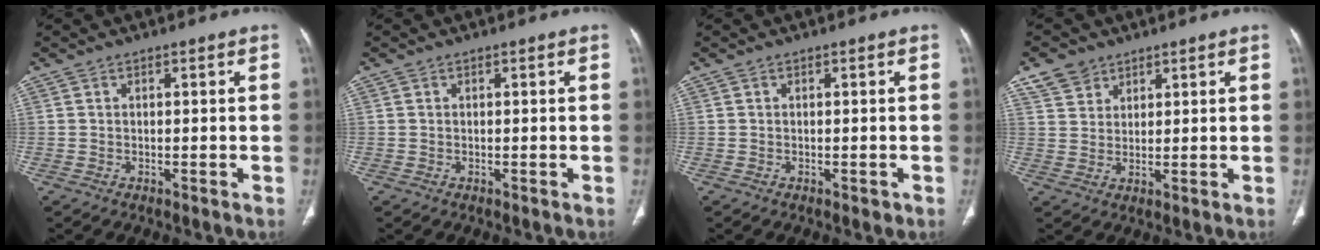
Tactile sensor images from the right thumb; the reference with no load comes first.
{"total": 0.0}
{"total": 0.7, "force": [-0.3, 0.4, 0.5], "torque": [-0.004, 0.000, -0.003]}
{"total": 5.0, "force": [3.5, 3.4, 1.2], "torque": [-0.009, -0.013, 0.071]}